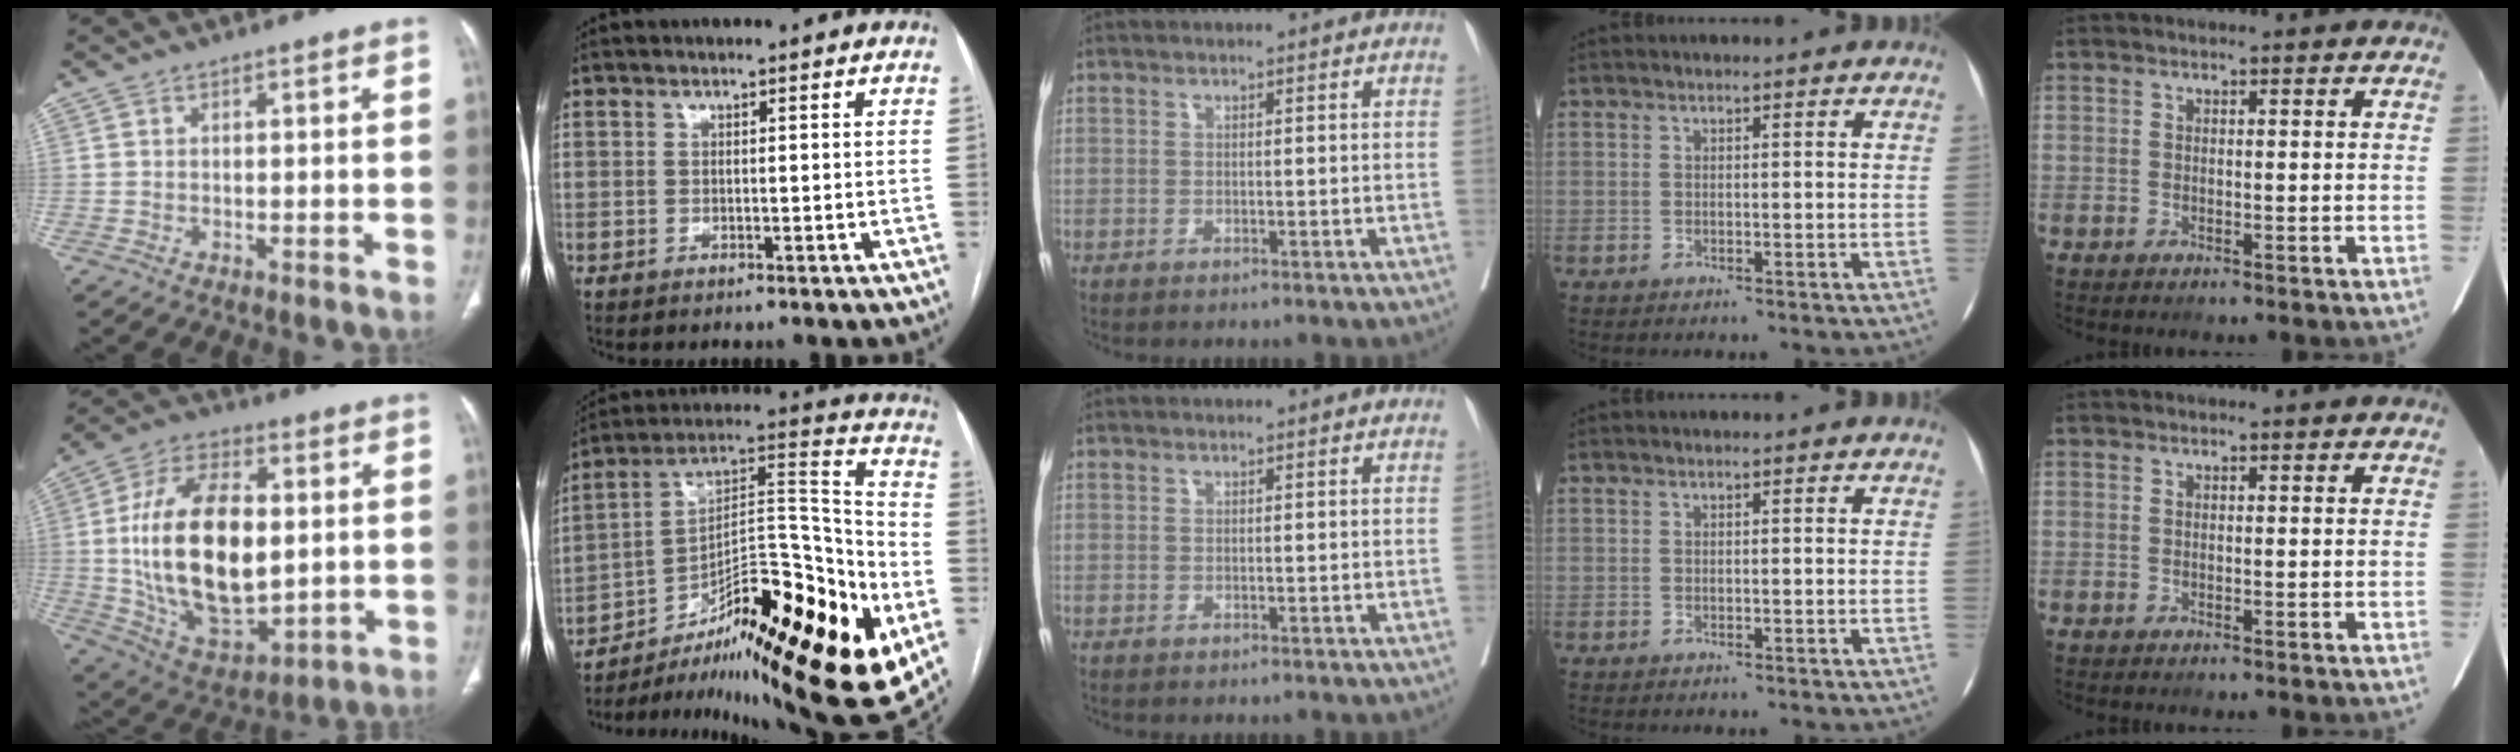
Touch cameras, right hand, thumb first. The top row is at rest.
{"thumb": {"total": 24.6, "force": [1.0, 13.5, 20.5], "torque": [-0.352, -0.007, 0.030]}, "index": {"total": 33.0, "force": [-14.6, 7.3, 28.7], "torque": [-0.382, 0.007, -0.216]}}